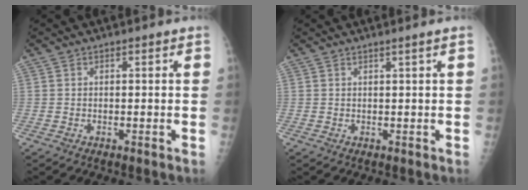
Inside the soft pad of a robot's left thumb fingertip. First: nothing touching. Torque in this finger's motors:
{"motor_torque": [-0.24, 0.05, -0.46, -0.24, 0.01]}